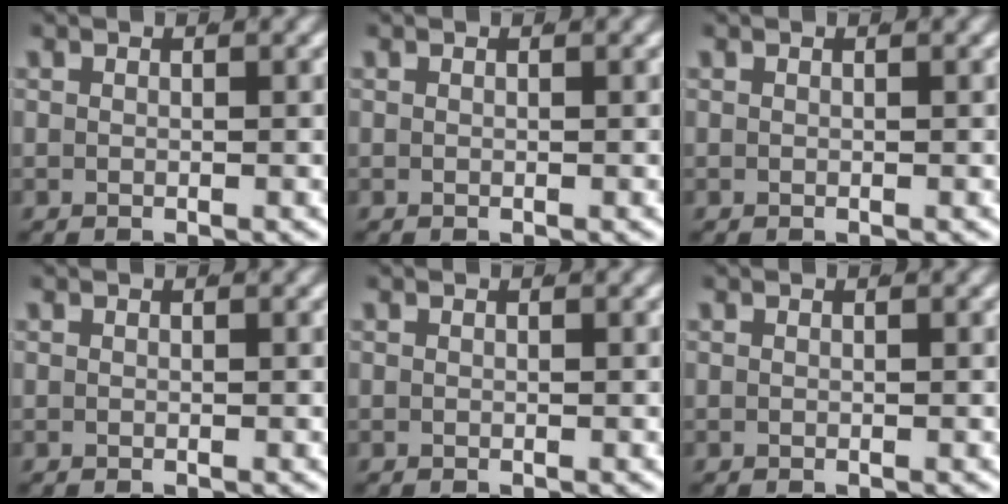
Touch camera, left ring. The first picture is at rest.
{"total": 0.0}
{"total": 0.0}
{"total": 0.0}
{"total": 0.0}
{"total": 0.0}